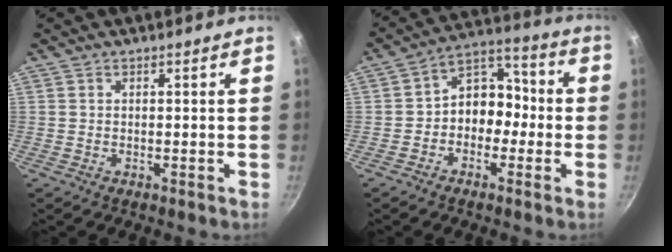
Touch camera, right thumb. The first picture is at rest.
{"total": 9.8, "force": [-1.9, 7.7, 5.7], "torque": [-0.028, 0.054, -0.047]}